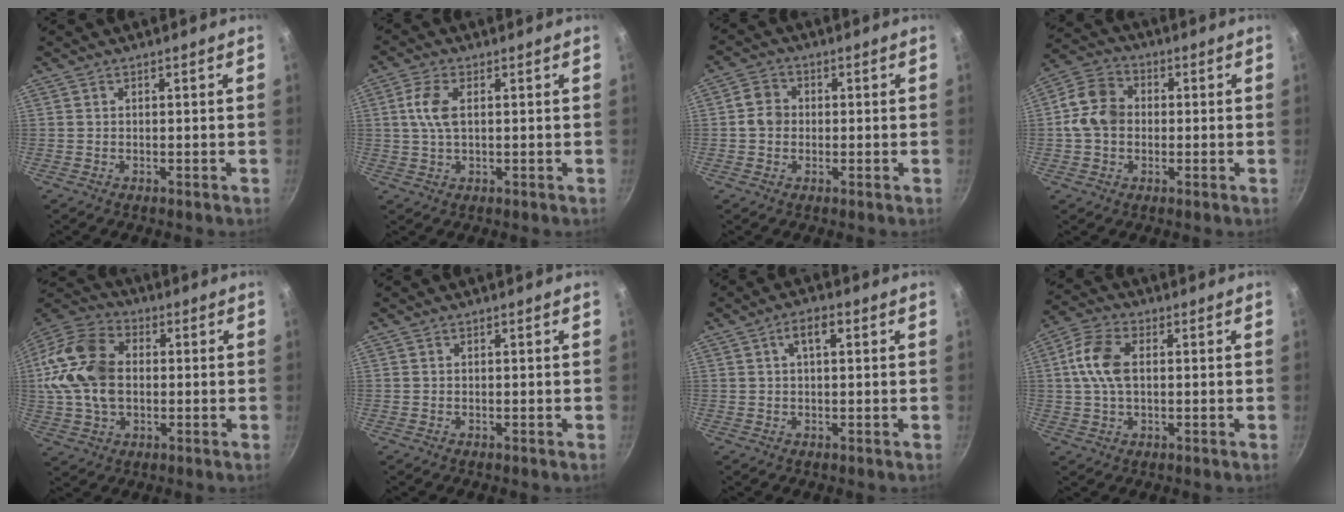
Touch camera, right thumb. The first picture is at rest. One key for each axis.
{"total": 5.4, "fx": 1.0, "fy": 2.8, "fz": 4.6, "tx": -0.098, "ty": 0.008, "tz": 0.018}
{"total": 4.3, "fx": -0.1, "fy": 3.8, "fz": 2.0, "tx": -0.021, "ty": 0.010, "tz": -0.012}
{"total": 9.2, "fx": -0.2, "fy": 7.3, "fz": 5.5, "tx": -0.081, "ty": 0.020, "tz": -0.021}
{"total": 17.5, "fx": 0.8, "fy": 12.1, "fz": 12.6, "tx": -0.238, "ty": 0.025, "tz": 0.003}
{"total": 0.0}
{"total": 4.1, "fx": 1.3, "fy": 1.9, "fz": 3.4, "tx": -0.057, "ty": 0.010, "tz": 0.020}
{"total": 8.9, "fx": 1.0, "fy": 5.4, "fz": 6.9, "tx": -0.134, "ty": 0.017, "tz": 0.010}